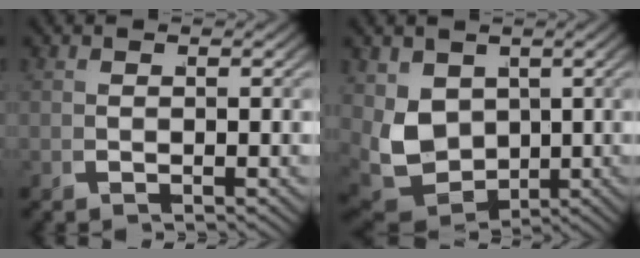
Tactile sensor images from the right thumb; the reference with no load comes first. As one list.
[{"total": 8.3, "force": [-0.4, 6.4, 5.3], "torque": [-0.152, -0.055, 0.020]}]